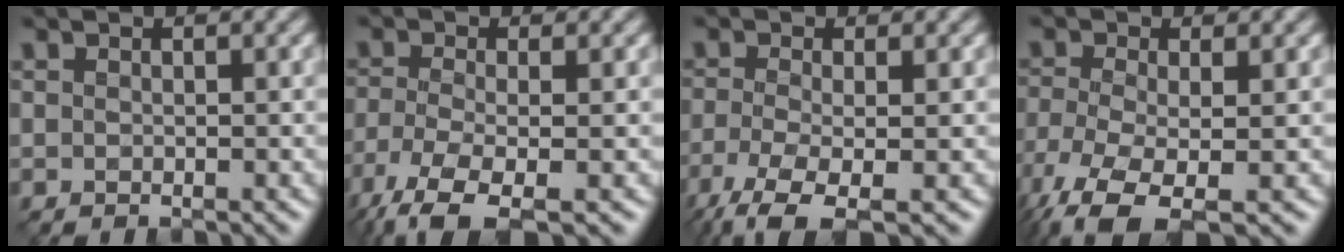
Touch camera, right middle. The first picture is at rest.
{"total": 6.8, "force": [-4.4, 1.9, 4.8], "torque": [-0.102, -0.017, -0.091]}
{"total": 5.3, "force": [-3.1, 1.4, 4.1], "torque": [-0.085, -0.013, -0.070]}
{"total": 8.0, "force": [-4.7, 2.8, 5.8], "torque": [-0.133, -0.027, -0.090]}